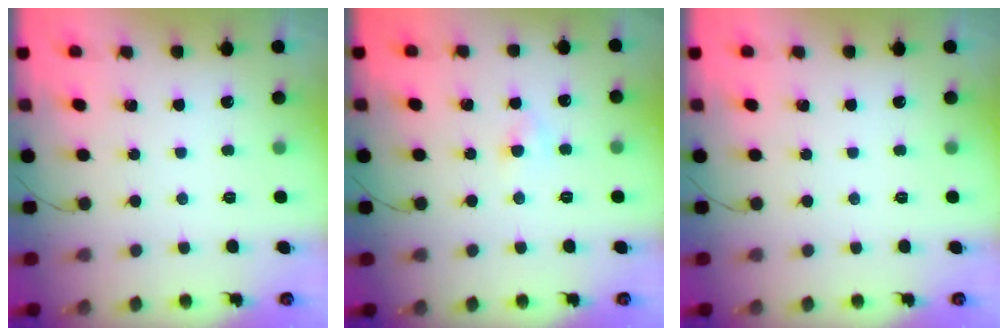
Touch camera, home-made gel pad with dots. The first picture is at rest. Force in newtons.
{"total": 3.4, "press": 3.3, "slide": 1.0}
{"total": 0.0}